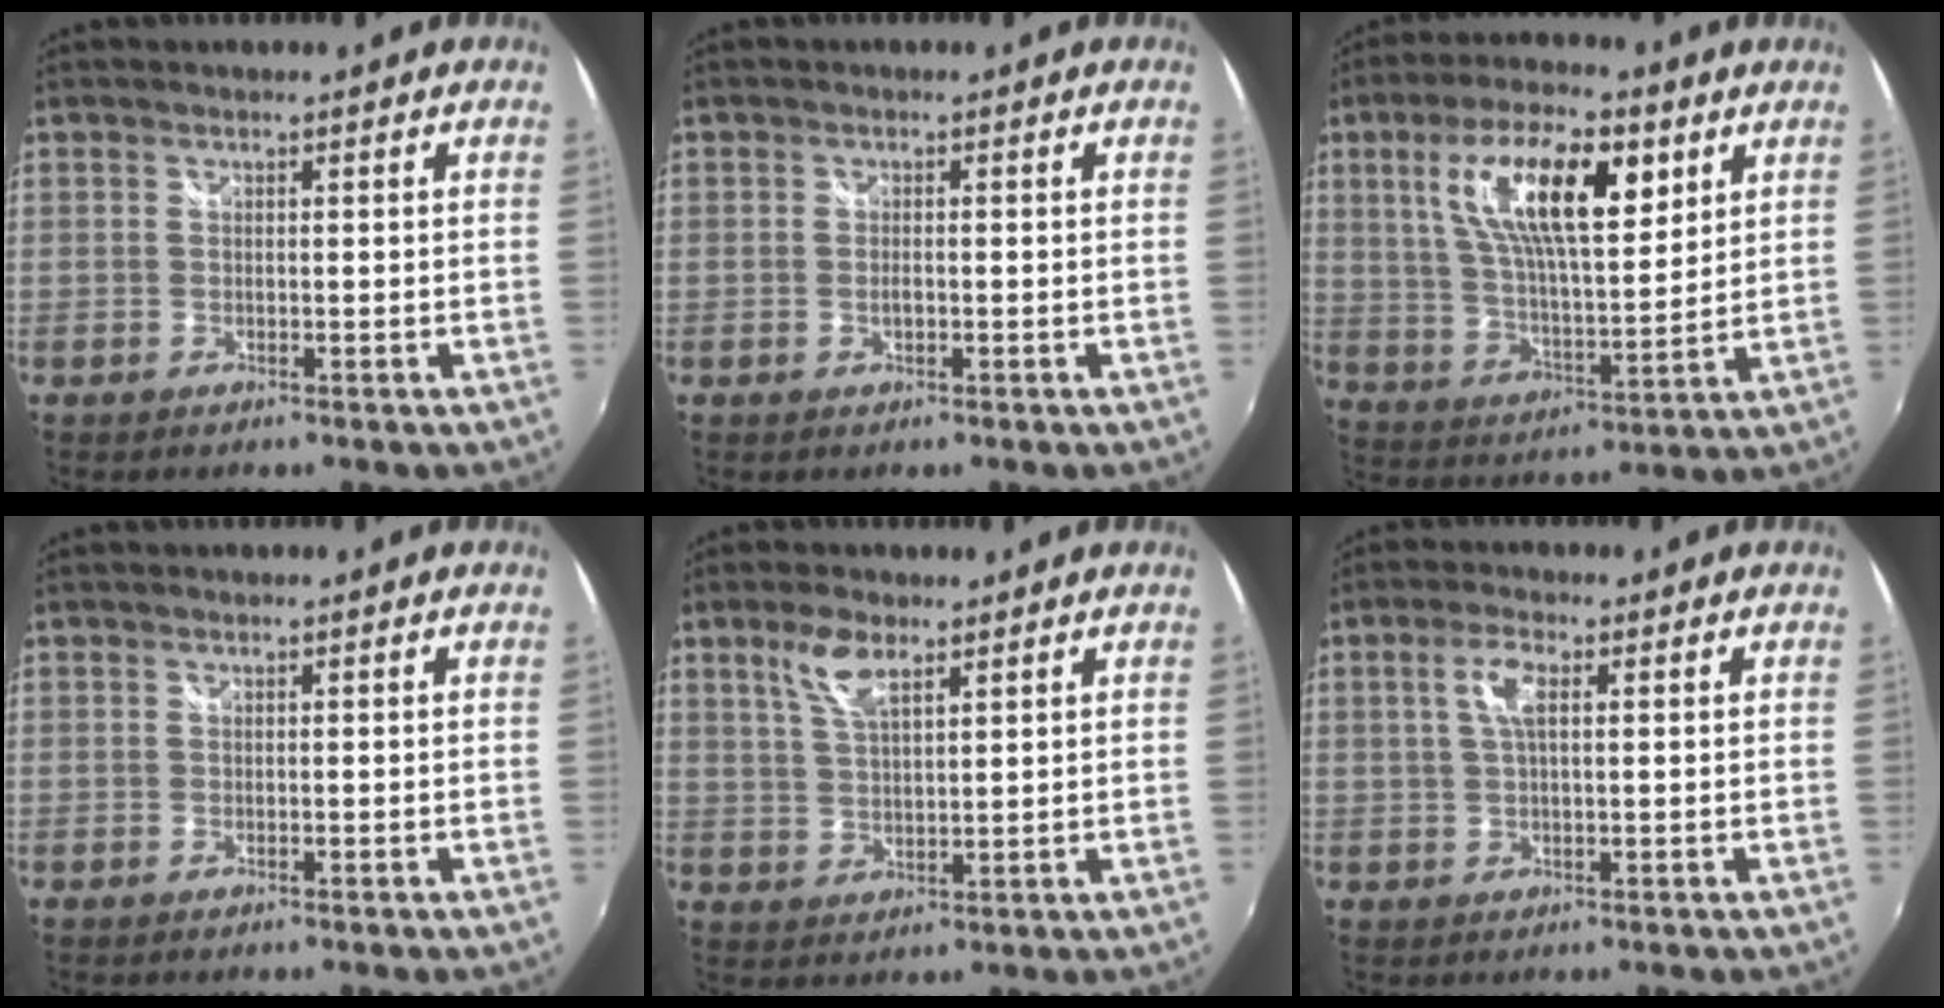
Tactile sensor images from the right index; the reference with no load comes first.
{"total": 1.5, "force": [-0.4, 0.8, 1.2], "torque": [-0.023, -0.001, -0.008]}
{"total": 17.1, "force": [7.2, 5.9, 14.3], "torque": [-0.256, 0.015, 0.130]}
{"total": 0.0}
{"total": 5.5, "force": [3.4, 1.9, 3.9], "torque": [-0.077, 0.005, 0.069]}
{"total": 4.3, "force": [1.2, 1.5, 3.8], "torque": [-0.074, 0.007, 0.023]}